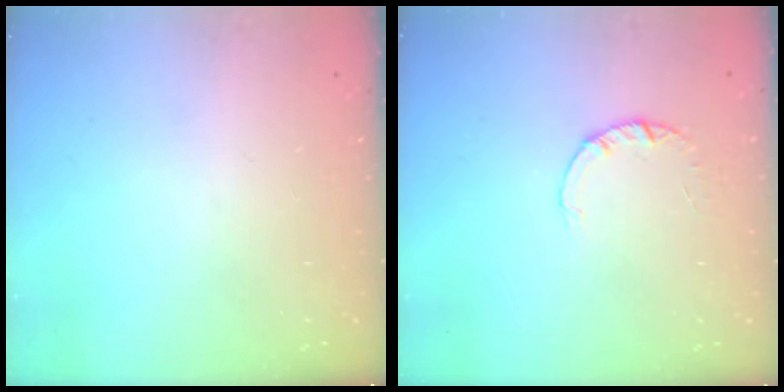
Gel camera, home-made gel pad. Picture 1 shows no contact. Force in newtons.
{"total": 1.8, "press": 1.8, "slide": 0.1}